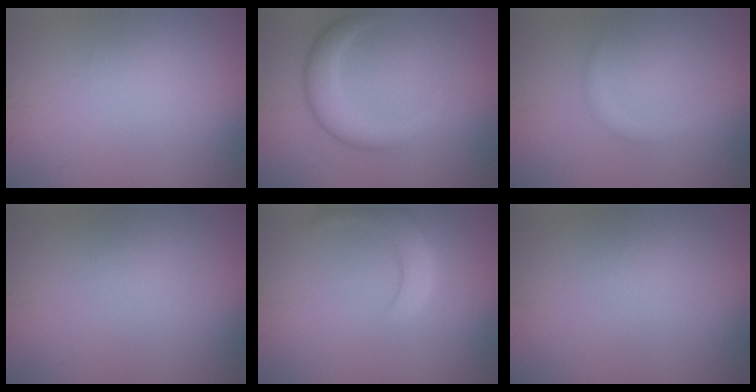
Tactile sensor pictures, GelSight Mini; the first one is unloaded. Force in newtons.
{"total": 3.5, "press": 3.5, "slide": 0.2}
{"total": 0.9, "press": 0.9, "slide": 0.1}
{"total": 0.0}
{"total": 3.4, "press": 3.4, "slide": 0.3}
{"total": 0.0}